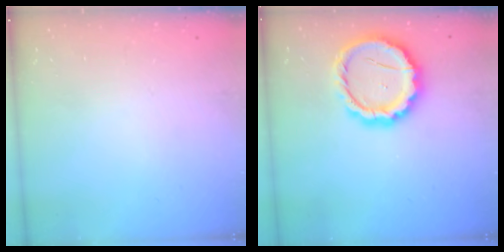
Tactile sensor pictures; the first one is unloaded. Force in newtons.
{"total": 14.2, "press": 14.1, "slide": 2.2}